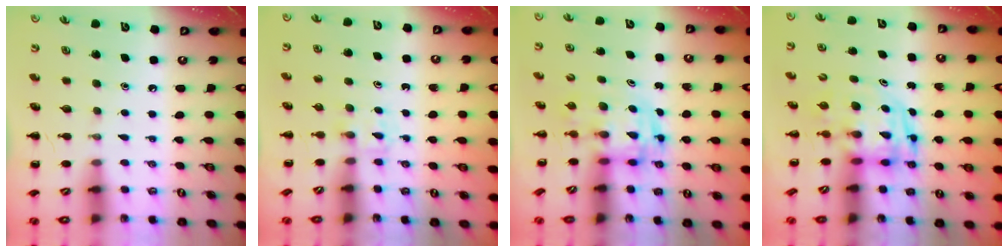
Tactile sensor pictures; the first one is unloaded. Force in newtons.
{"total": 2.3, "press": 2.1, "slide": 1.0}
{"total": 2.8, "press": 2.8, "slide": 0.5}
{"total": 3.4, "press": 3.3, "slide": 0.7}